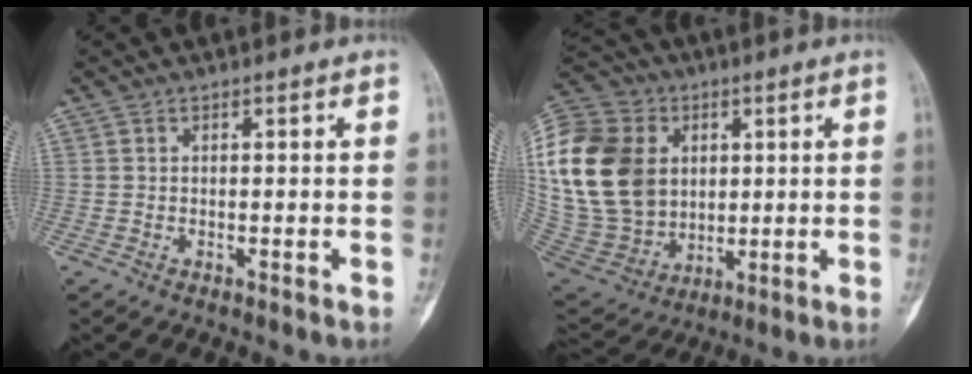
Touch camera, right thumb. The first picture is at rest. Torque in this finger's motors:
{"motor_torque": [-0.95, 2.30, 2.35, 0.40, 0.26]}